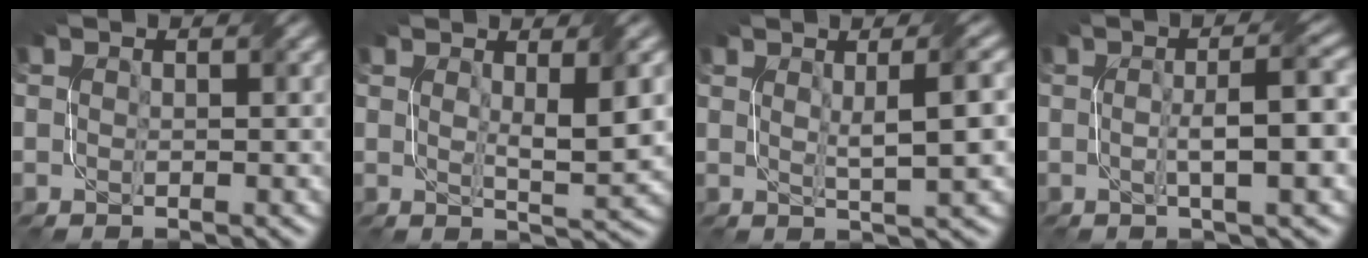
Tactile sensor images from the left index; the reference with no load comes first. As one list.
[{"total": 3.9, "force": [1.0, 0.8, 3.7], "torque": [-0.060, -0.006, 0.022]}, {"total": 4.8, "force": [1.0, 1.1, 4.6], "torque": [-0.059, 0.007, 0.016]}, {"total": 5.4, "force": [-0.2, 1.0, 5.3], "torque": [-0.083, 0.007, -0.002]}]